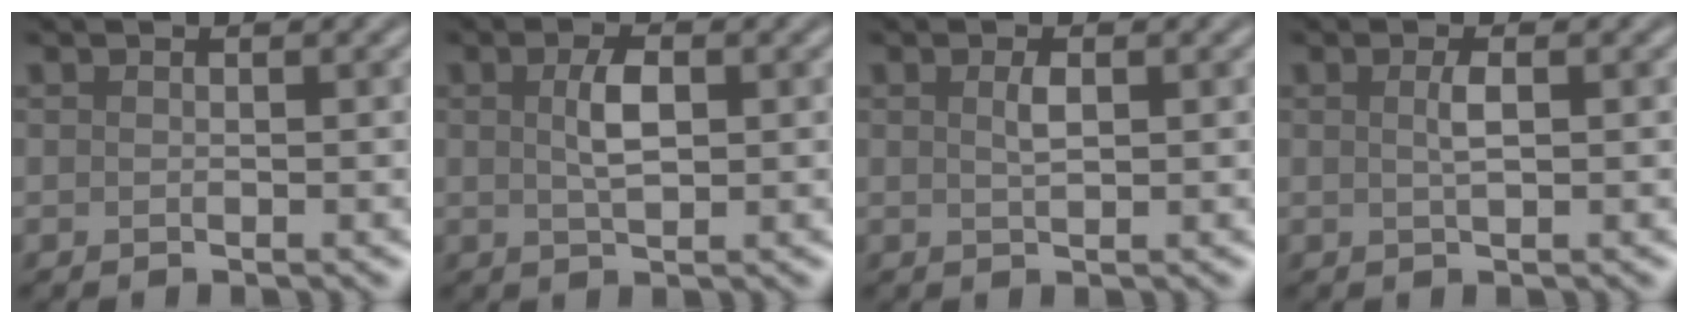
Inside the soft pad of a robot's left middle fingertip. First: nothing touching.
{"total": 2.7, "force": [0.6, 1.1, 2.4], "torque": [-0.051, 0.002, 0.011]}
{"total": 1.3, "force": [0.4, 0.4, 1.2], "torque": [-0.024, 0.001, 0.009]}
{"total": 1.4, "force": [0.3, 0.3, 1.3], "torque": [-0.026, 0.003, 0.004]}